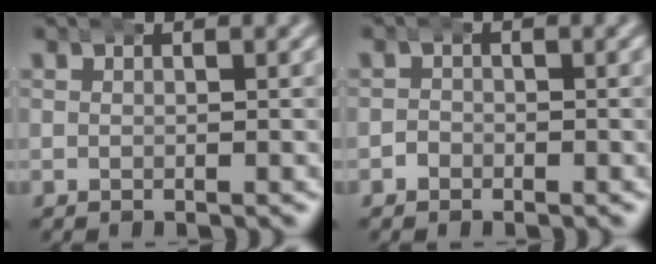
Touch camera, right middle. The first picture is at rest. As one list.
[{"total": 0.9, "force": [-0.7, 0.6, 0.0], "torque": [-0.005, -0.002, -0.012]}]